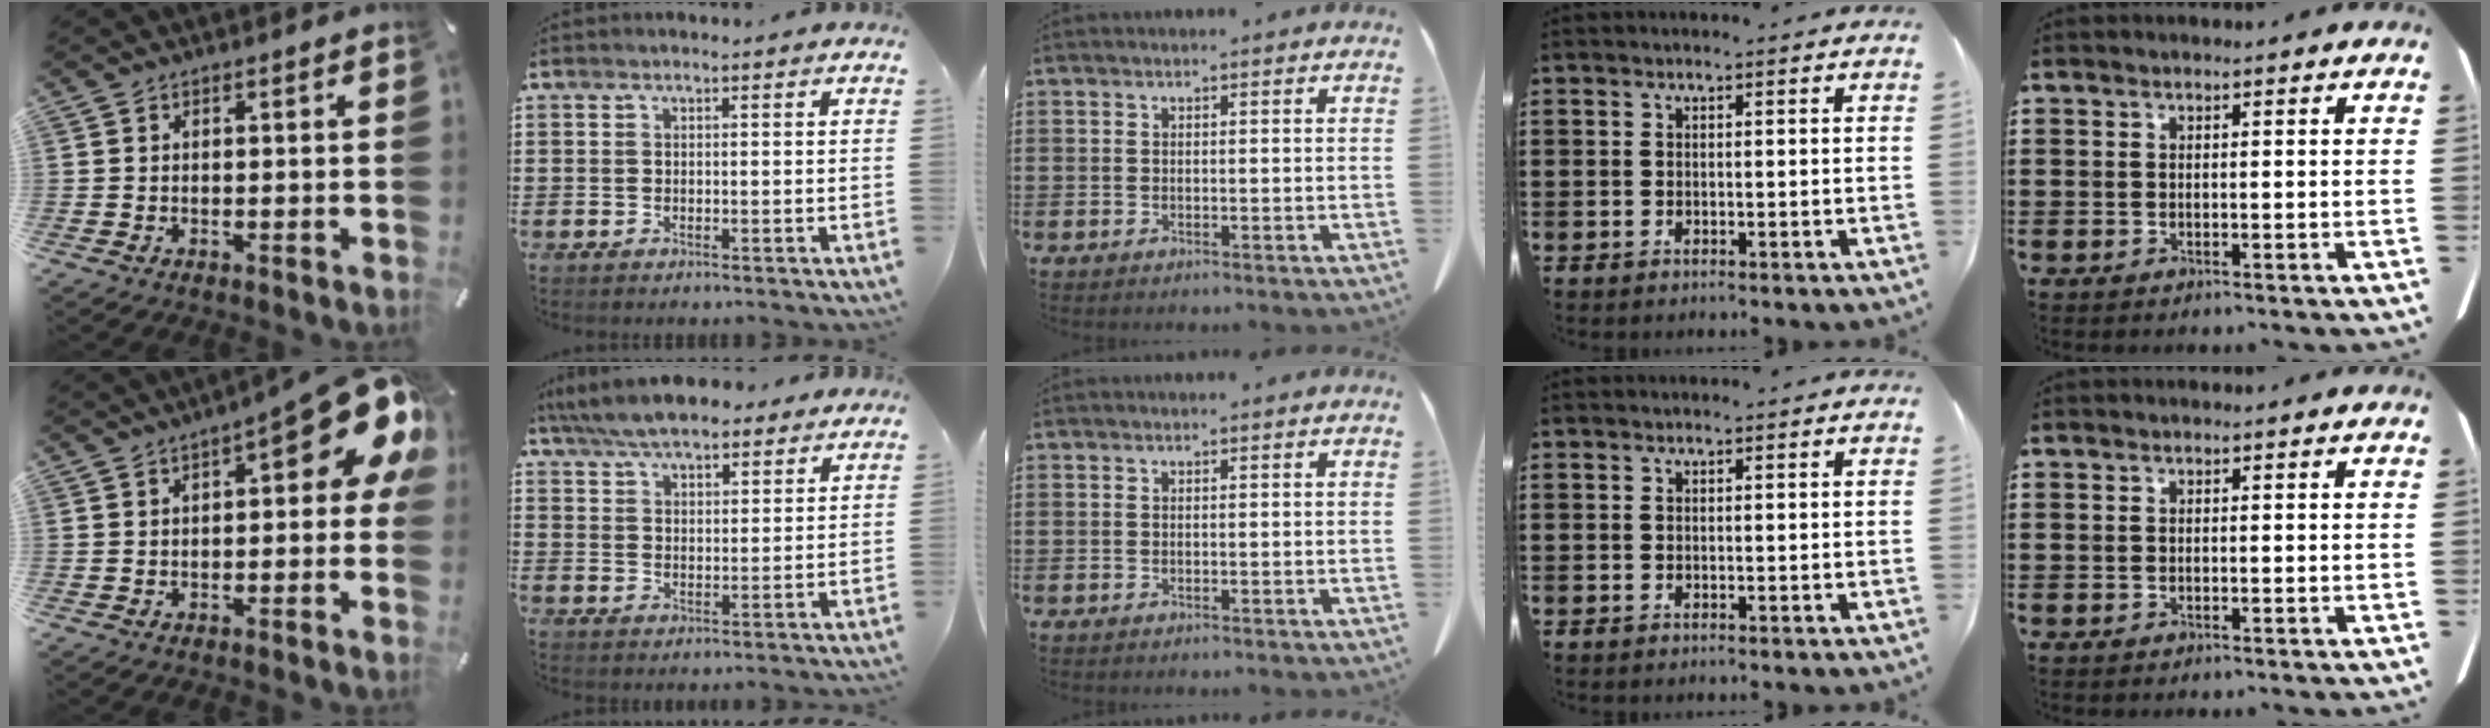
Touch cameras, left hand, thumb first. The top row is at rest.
{"thumb": {"total": 15.7, "force": [6.0, 5.6, 13.4], "torque": [-0.167, -0.045, 0.095]}, "index": {"total": 7.1, "force": [6.3, 2.0, 2.6], "torque": [-0.072, -0.007, 0.118]}}